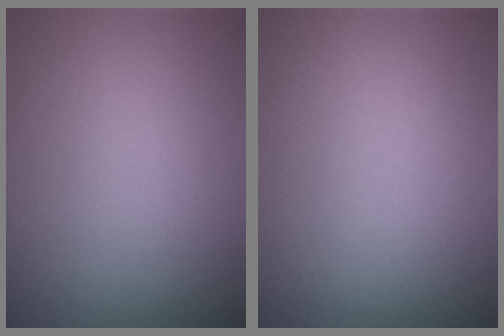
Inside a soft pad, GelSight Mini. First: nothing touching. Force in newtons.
{"total": 0.0}